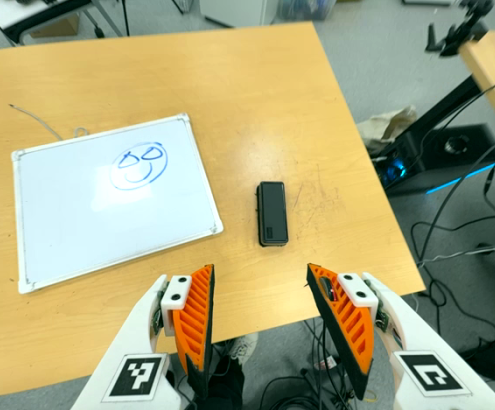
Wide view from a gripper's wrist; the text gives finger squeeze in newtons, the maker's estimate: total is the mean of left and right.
{"total": 0.0}